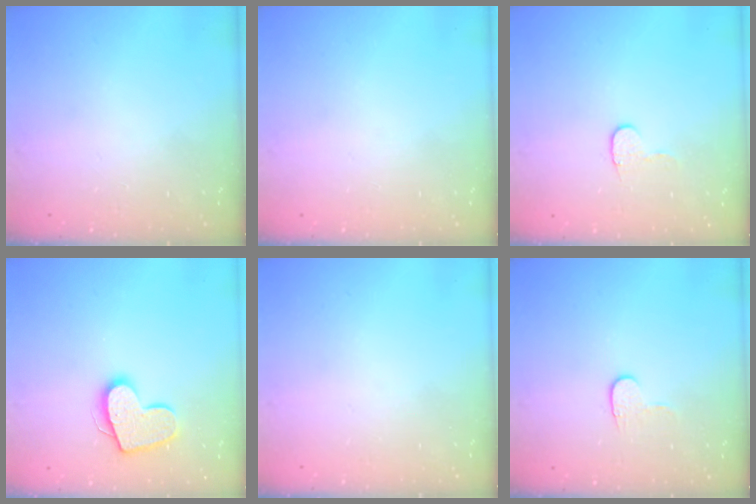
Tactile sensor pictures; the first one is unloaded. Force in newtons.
{"total": 0.0}
{"total": 5.7, "press": 5.7, "slide": 0.5}
{"total": 13.5, "press": 13.5, "slide": 0.9}
{"total": 0.0}
{"total": 3.7, "press": 3.6, "slide": 0.4}